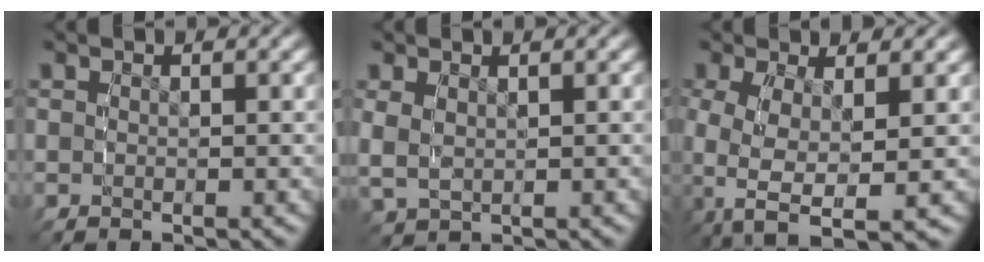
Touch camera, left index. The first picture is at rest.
{"total": 2.8, "force": [0.6, 2.4, 1.4], "torque": [-0.050, -0.008, 0.019]}
{"total": 7.9, "force": [-2.4, 4.9, 5.6], "torque": [-0.150, -0.049, -0.019]}